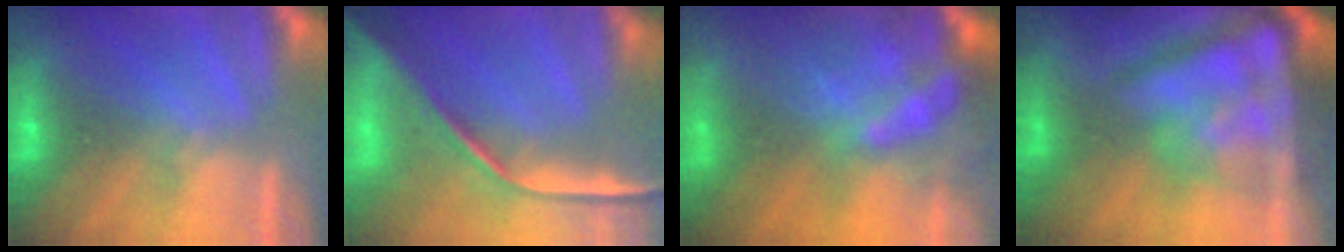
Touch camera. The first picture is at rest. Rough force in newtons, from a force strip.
{"total": 11.6}
{"total": 10.1}
{"total": 8.4}